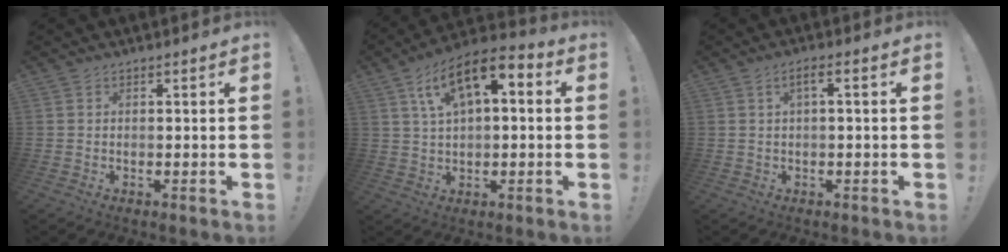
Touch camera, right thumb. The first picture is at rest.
{"total": 13.1, "force": [5.3, 6.2, 10.2], "torque": [-0.171, -0.013, 0.095]}
{"total": 2.8, "force": [-0.1, 0.1, 2.8], "torque": [-0.060, 0.004, -0.003]}